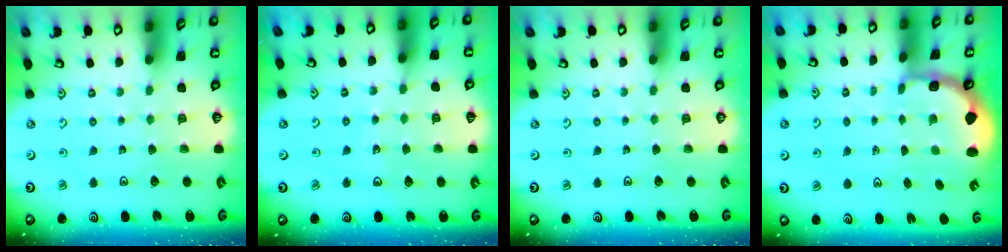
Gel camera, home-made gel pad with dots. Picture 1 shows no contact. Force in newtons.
{"total": 7.0, "press": 6.7, "slide": 1.9}
{"total": 0.0}
{"total": 2.2, "press": 2.0, "slide": 1.1}